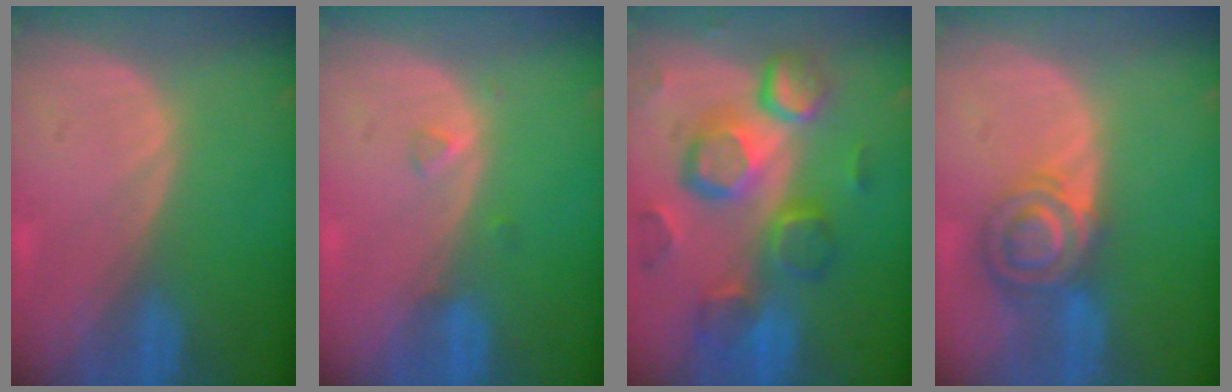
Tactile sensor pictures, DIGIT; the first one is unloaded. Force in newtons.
{"total": 1.2, "press": 1.2, "slide": 0.1}
{"total": 12.2, "press": 10.7, "slide": 6.0}
{"total": 7.3, "press": 6.1, "slide": 4.0}